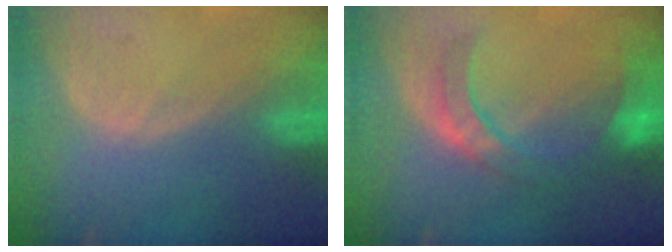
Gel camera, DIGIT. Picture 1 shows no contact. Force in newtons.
{"total": 8.3, "press": 7.7, "slide": 3.3}